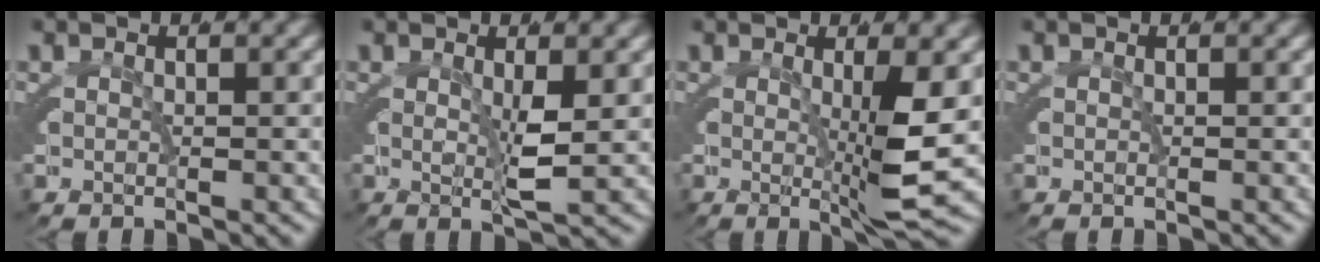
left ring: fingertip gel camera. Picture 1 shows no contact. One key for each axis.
{"total": 1.6, "fx": 0.0, "fy": -1.1, "fz": 1.2, "tx": -0.013, "ty": -0.009, "tz": 0.005}
{"total": 4.0, "fx": -0.1, "fy": -1.0, "fz": 3.9, "tx": -0.053, "ty": -0.010, "tz": 0.001}
{"total": 0.0}